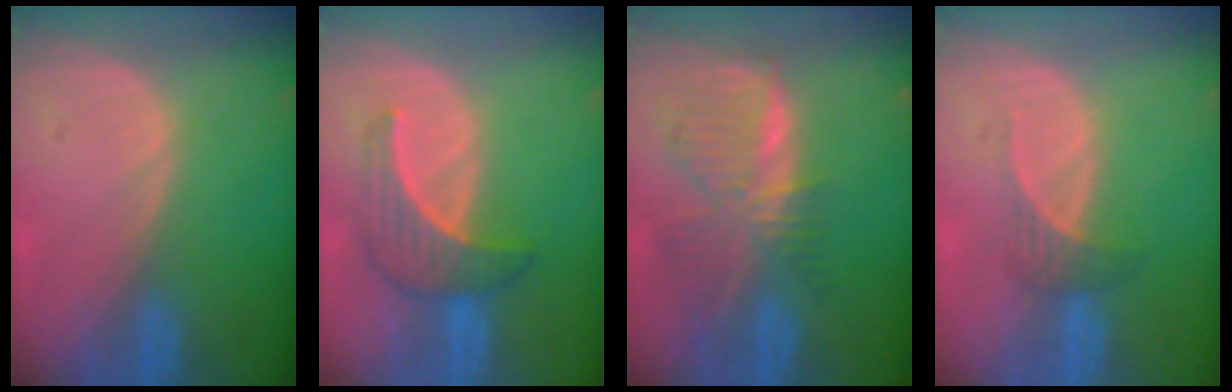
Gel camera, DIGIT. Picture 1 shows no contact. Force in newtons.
{"total": 5.7, "press": 5.6, "slide": 0.9}
{"total": 8.5, "press": 7.4, "slide": 4.2}
{"total": 2.5, "press": 2.3, "slide": 0.9}